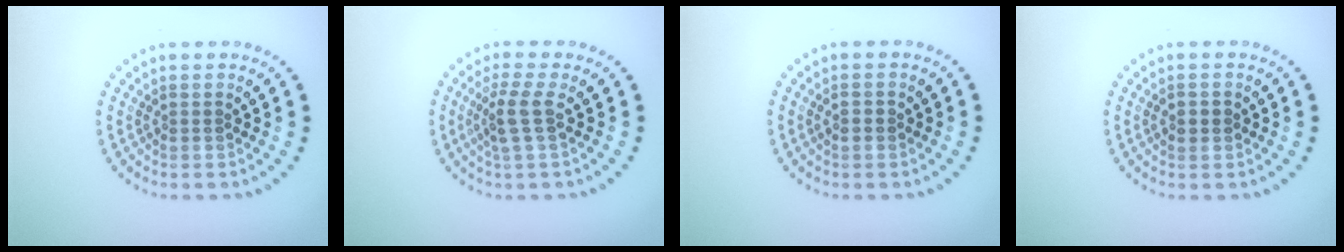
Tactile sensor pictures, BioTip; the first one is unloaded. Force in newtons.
{"total": 2.5, "press": 2.0, "slide": 1.5}
{"total": 0.5, "press": 0.5, "slide": 0.2}
{"total": 1.4, "press": 1.4, "slide": 0.3}